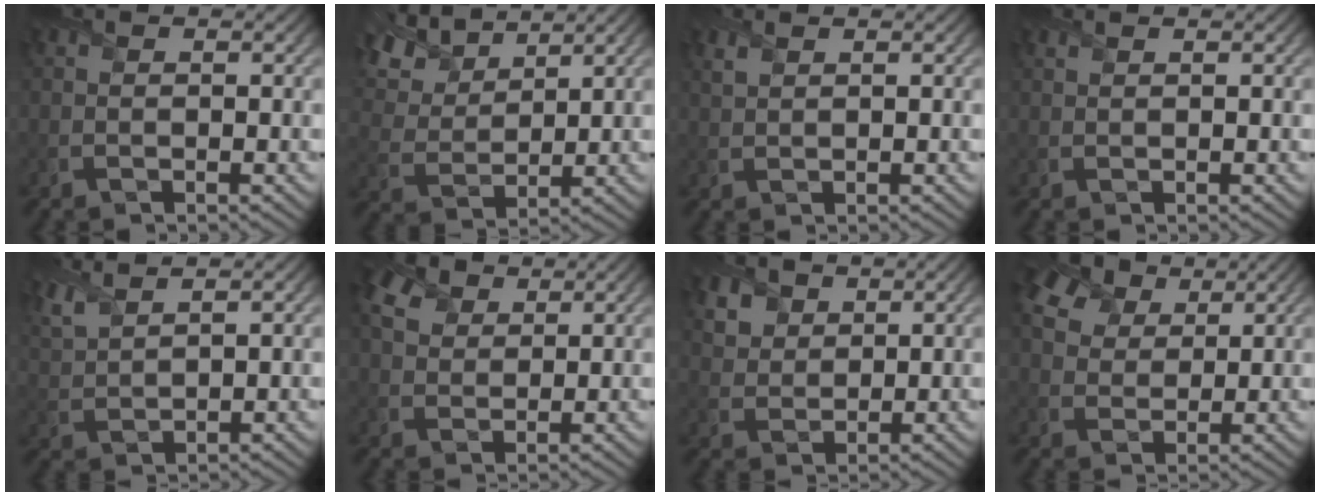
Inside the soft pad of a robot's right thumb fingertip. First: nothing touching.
{"total": 10.0, "force": [7.0, 4.6, 5.5], "torque": [-0.170, 0.026, 0.129]}
{"total": 1.4, "force": [1.0, 0.6, 0.7], "torque": [-0.026, -0.001, 0.027]}
{"total": 0.9, "force": [0.8, 0.1, 0.2], "torque": [-0.008, 0.002, 0.019]}
{"total": 5.2, "force": [4.2, 1.3, 2.7], "torque": [-0.076, 0.015, 0.089]}
{"total": 6.2, "force": [3.7, 3.6, 3.3], "torque": [-0.098, 0.020, 0.069]}
{"total": 4.1, "force": [2.4, 2.9, 1.6], "torque": [-0.056, -0.010, 0.057]}
{"total": 9.5, "force": [6.0, 5.4, 5.1], "torque": [-0.148, 0.033, 0.098]}